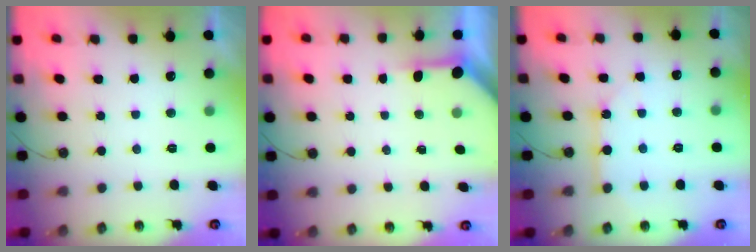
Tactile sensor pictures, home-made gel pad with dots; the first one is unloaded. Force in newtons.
{"total": 3.7, "press": 3.7, "slide": 0.3}
{"total": 7.7, "press": 7.7, "slide": 0.8}